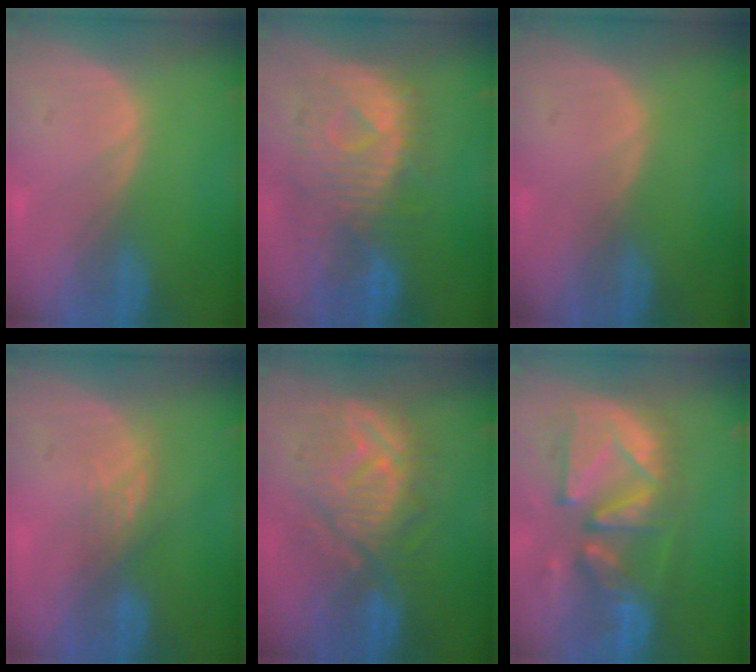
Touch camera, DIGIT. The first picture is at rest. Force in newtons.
{"total": 10.6, "press": 9.5, "slide": 4.7}
{"total": 0.0}
{"total": 3.0, "press": 2.6, "slide": 1.5}
{"total": 10.4, "press": 10.1, "slide": 2.8}
{"total": 13.1, "press": 11.3, "slide": 6.6}